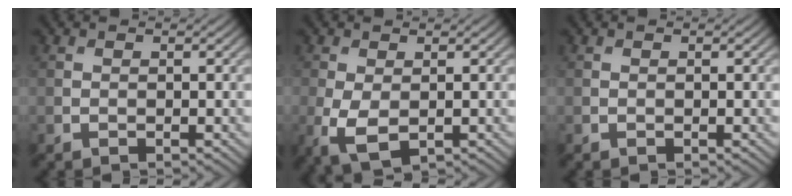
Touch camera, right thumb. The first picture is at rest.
{"total": 4.8, "force": [-1.1, 2.7, 3.8], "torque": [-0.105, -0.016, -0.016]}
{"total": 0.0}